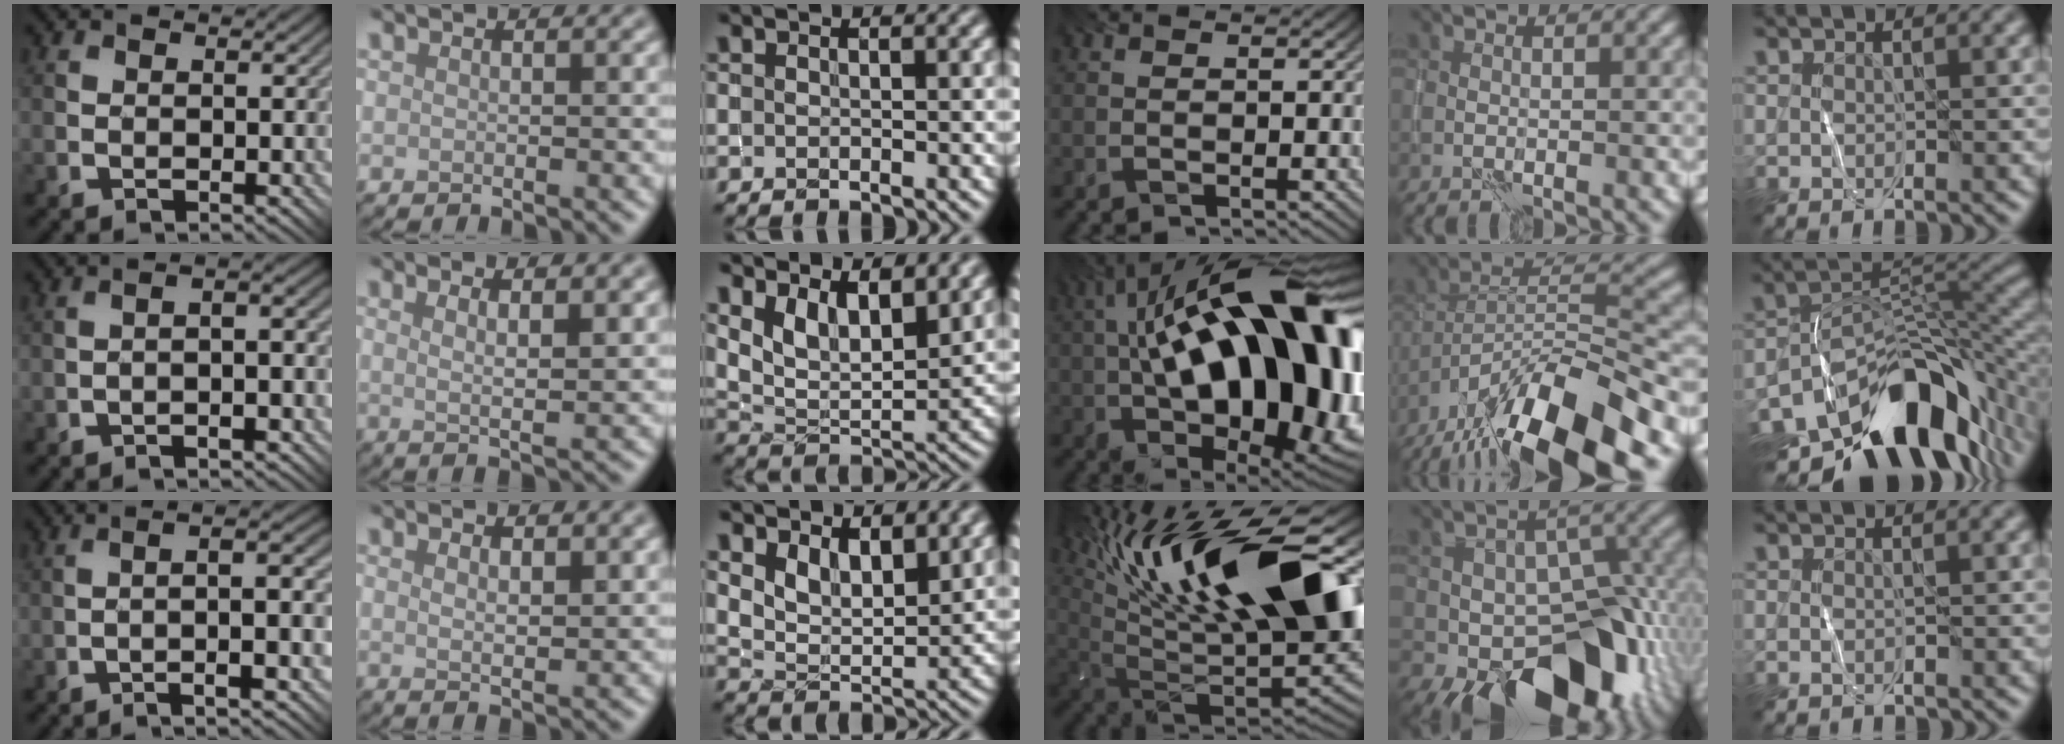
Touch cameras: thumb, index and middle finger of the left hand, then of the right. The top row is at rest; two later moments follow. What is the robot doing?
{"motion": "wrap", "object": "yarn"}